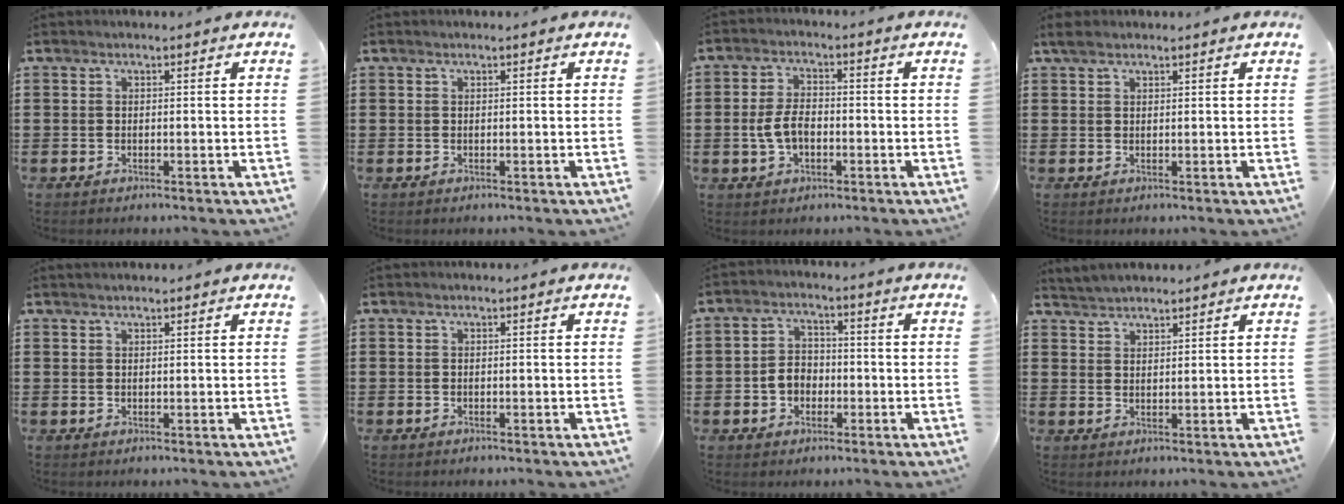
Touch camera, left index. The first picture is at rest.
{"total": 0.0}
{"total": 5.0, "force": [-0.9, 2.8, 4.0], "torque": [-0.093, 0.000, -0.022]}
{"total": 1.6, "force": [1.2, 0.7, 0.9], "torque": [-0.020, 0.004, 0.022]}
{"total": 0.6, "force": [0.6, 0.1, 0.2], "torque": [-0.005, 0.000, 0.012]}
{"total": 0.0}
{"total": 4.0, "force": [-1.3, 3.2, 2.0], "torque": [-0.046, 0.009, -0.028]}
{"total": 2.3, "force": [2.3, 0.0, -0.3], "torque": [0.001, -0.001, 0.046]}